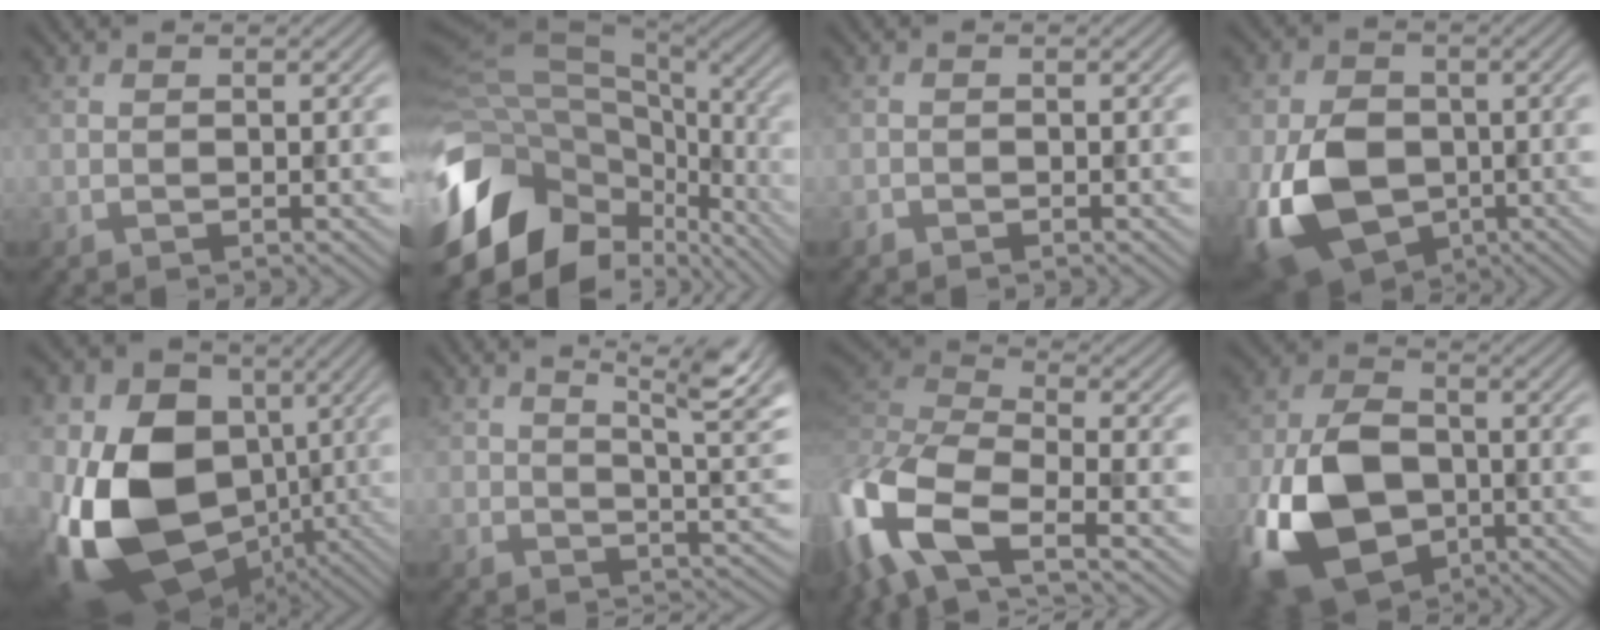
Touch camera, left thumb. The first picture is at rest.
{"total": 16.3, "force": [-5.7, 10.1, 11.5], "torque": [-0.273, -0.015, -0.092]}
{"total": 0.6, "force": [-0.5, 0.2, 0.0], "torque": [-0.001, -0.002, -0.010]}
{"total": 12.8, "force": [-3.4, 9.2, 8.2], "torque": [-0.189, -0.033, -0.063]}
{"total": 20.2, "force": [-2.8, 14.5, 13.7], "torque": [-0.294, -0.026, -0.032]}
{"total": 9.9, "force": [6.3, 2.6, 7.2], "torque": [-0.122, 0.008, 0.096]}
{"total": 13.7, "force": [-5.7, 6.1, 10.9], "torque": [-0.275, -0.004, -0.124]}
{"total": 14.8, "force": [-5.4, 9.6, 9.8], "torque": [-0.239, -0.030, -0.113]}